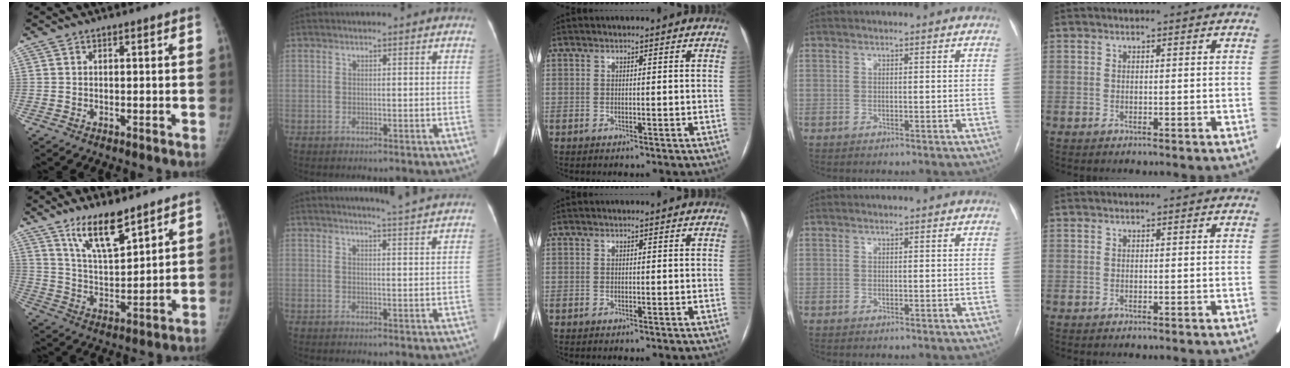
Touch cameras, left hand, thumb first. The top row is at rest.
{"thumb": {"total": 11.3, "force": [8.0, 3.4, 7.2], "torque": [-0.112, -0.058, 0.155]}, "index": {"total": 7.7, "force": [7.2, -1.1, 2.3], "torque": [-0.036, -0.005, 0.076]}}